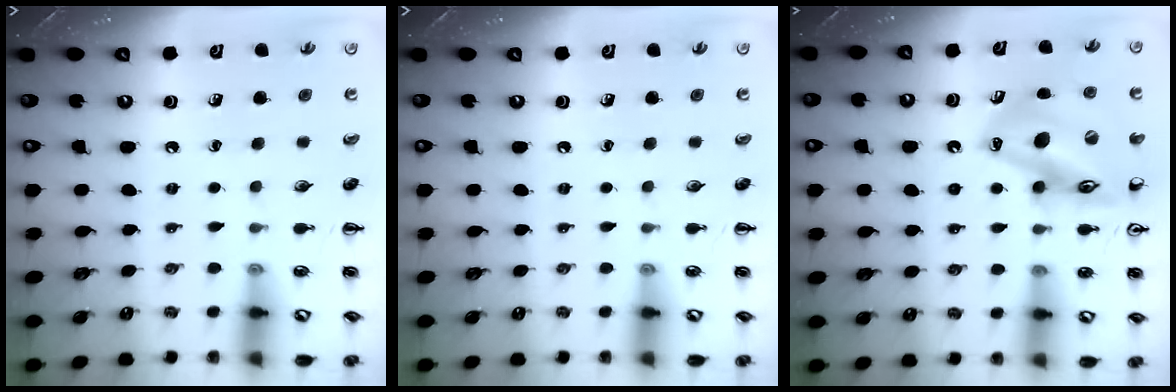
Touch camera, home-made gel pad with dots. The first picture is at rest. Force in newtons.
{"total": 0.0}
{"total": 16.5, "press": 16.2, "slide": 3.0}